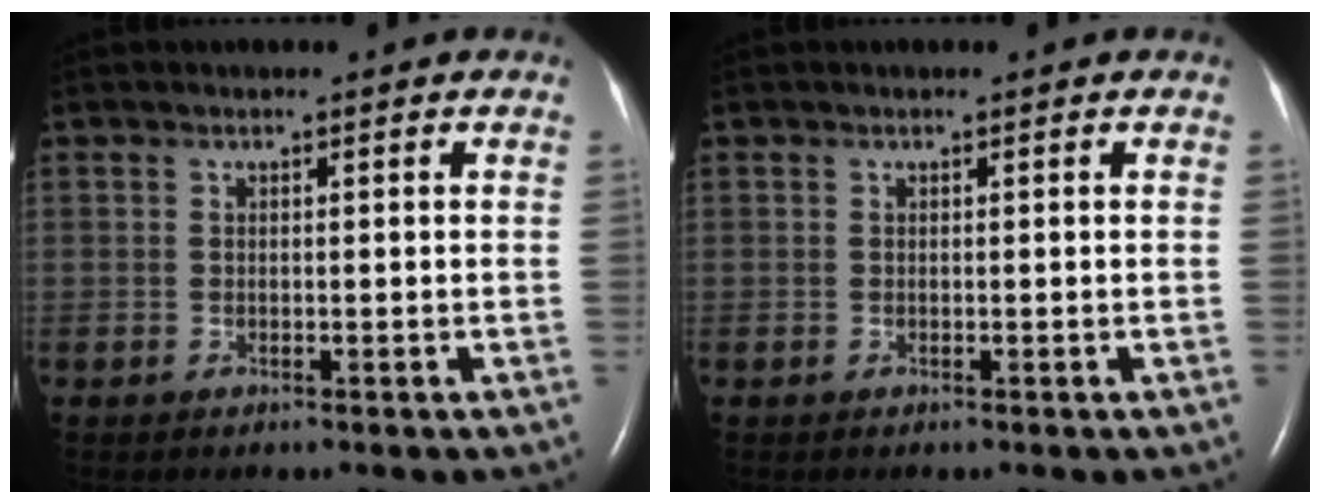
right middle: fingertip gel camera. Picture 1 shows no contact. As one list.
[{"total": 0.0}]